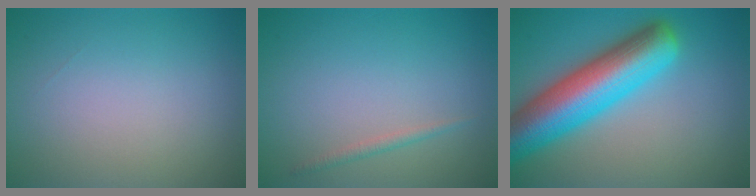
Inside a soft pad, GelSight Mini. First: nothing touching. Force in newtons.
{"total": 0.9, "press": 0.9, "slide": 0.1}
{"total": 10.1, "press": 10.1, "slide": 0.4}